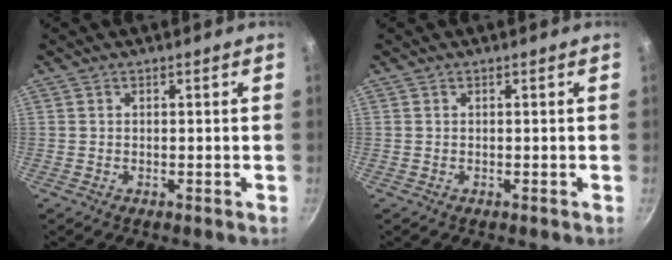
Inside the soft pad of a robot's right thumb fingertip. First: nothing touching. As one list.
[{"total": 0.0}]